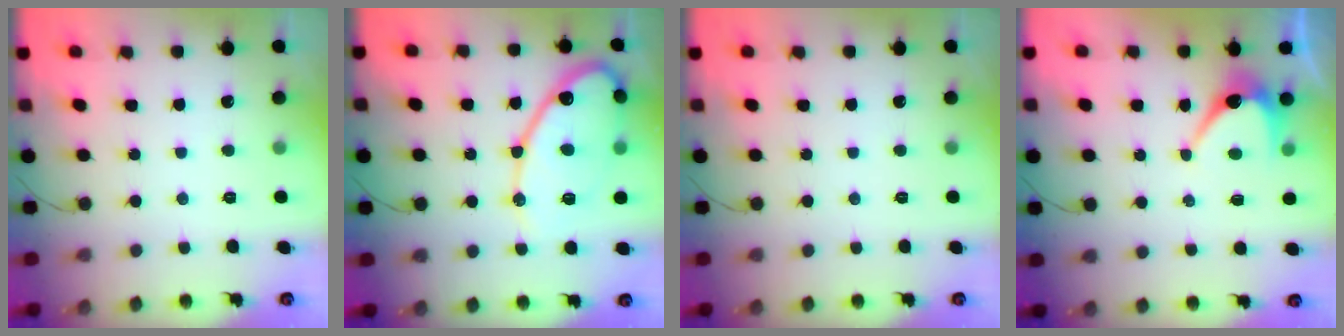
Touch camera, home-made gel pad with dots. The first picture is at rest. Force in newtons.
{"total": 16.4, "press": 16.3, "slide": 1.4}
{"total": 0.0}
{"total": 6.8, "press": 6.7, "slide": 0.6}